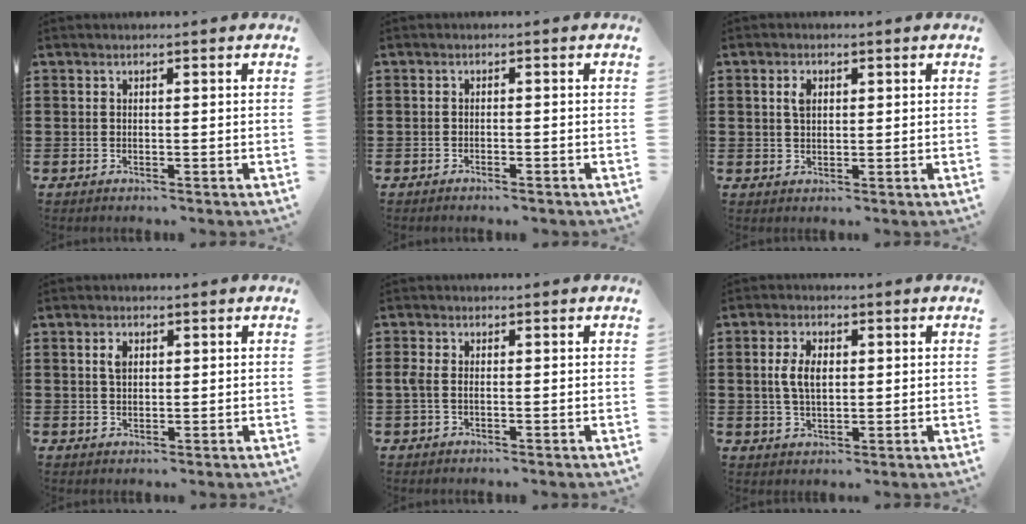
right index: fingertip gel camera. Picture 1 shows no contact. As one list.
[{"total": 0.9, "force": [-0.9, 0.0, 0.1], "torque": [-0.005, -0.001, -0.017]}, {"total": 2.5, "force": [0.8, 1.5, 1.9], "torque": [-0.042, 0.007, 0.014]}, {"total": 2.3, "force": [0.7, 1.3, 1.7], "torque": [-0.037, 0.007, 0.013]}, {"total": 1.7, "force": [-0.4, 0.8, 1.5], "torque": [-0.044, -0.005, -0.013]}, {"total": 4.9, "force": [0.5, 2.7, 4.1], "torque": [-0.091, 0.010, 0.005]}]